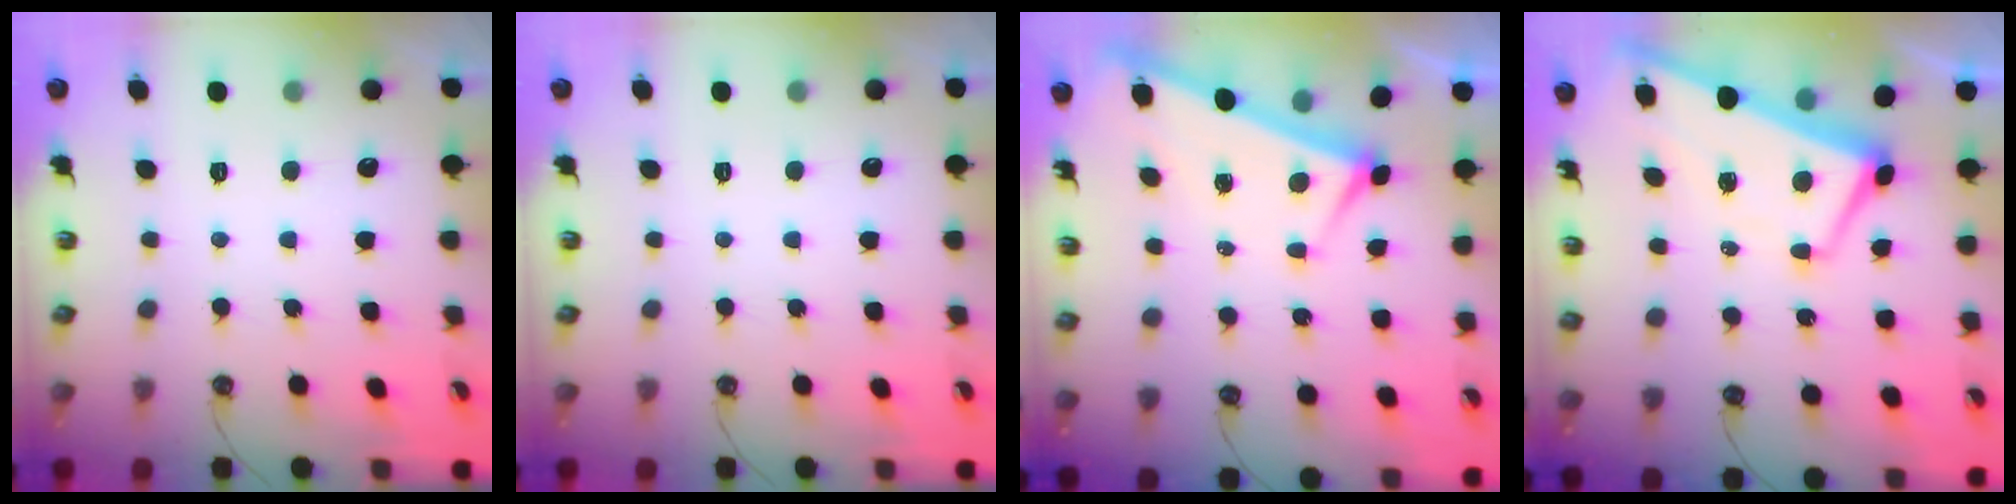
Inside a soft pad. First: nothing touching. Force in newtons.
{"total": 0.0}
{"total": 4.8, "press": 4.8, "slide": 0.4}
{"total": 0.9, "press": 0.2, "slide": 0.9}